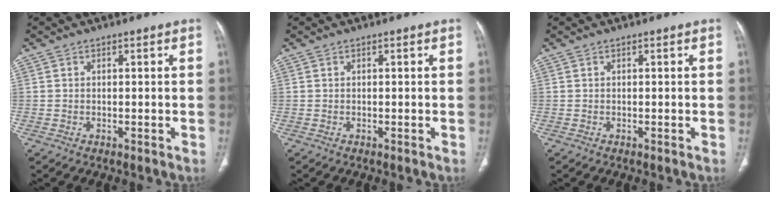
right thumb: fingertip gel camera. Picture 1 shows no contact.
{"total": 0.0}
{"total": 0.0}